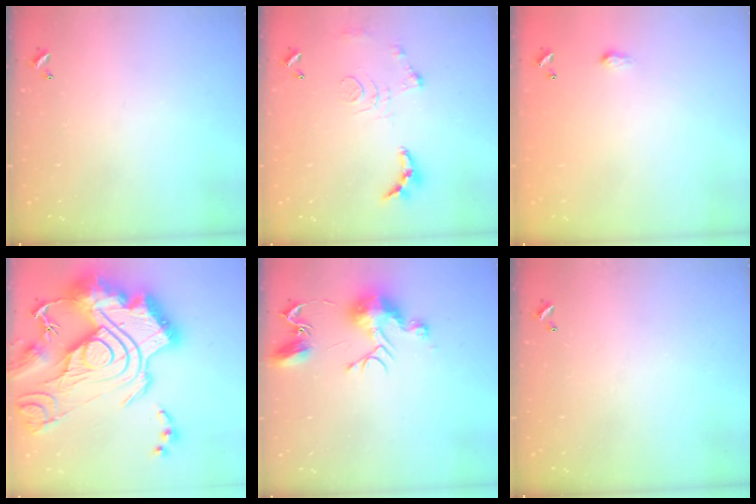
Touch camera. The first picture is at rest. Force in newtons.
{"total": 10.7, "press": 10.6, "slide": 1.0}
{"total": 1.3, "press": 1.3, "slide": 0.2}
{"total": 5.0, "press": 4.1, "slide": 2.9}
{"total": 10.3, "press": 10.3, "slide": 0.5}
{"total": 0.0}